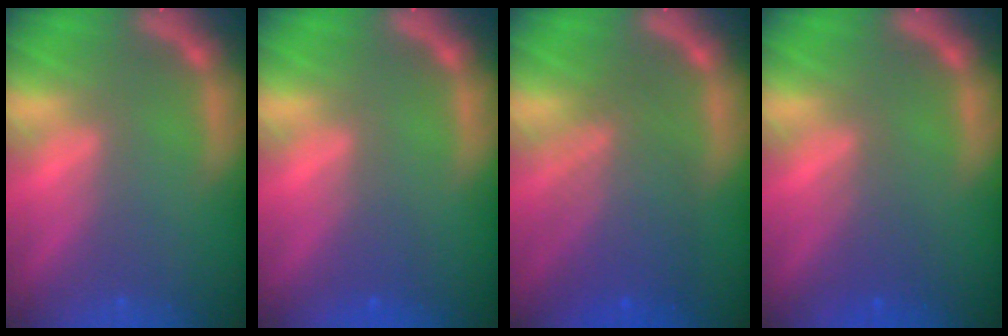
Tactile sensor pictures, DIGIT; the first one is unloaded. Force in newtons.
{"total": 1.5}
{"total": 6.6}
{"total": 2.0}